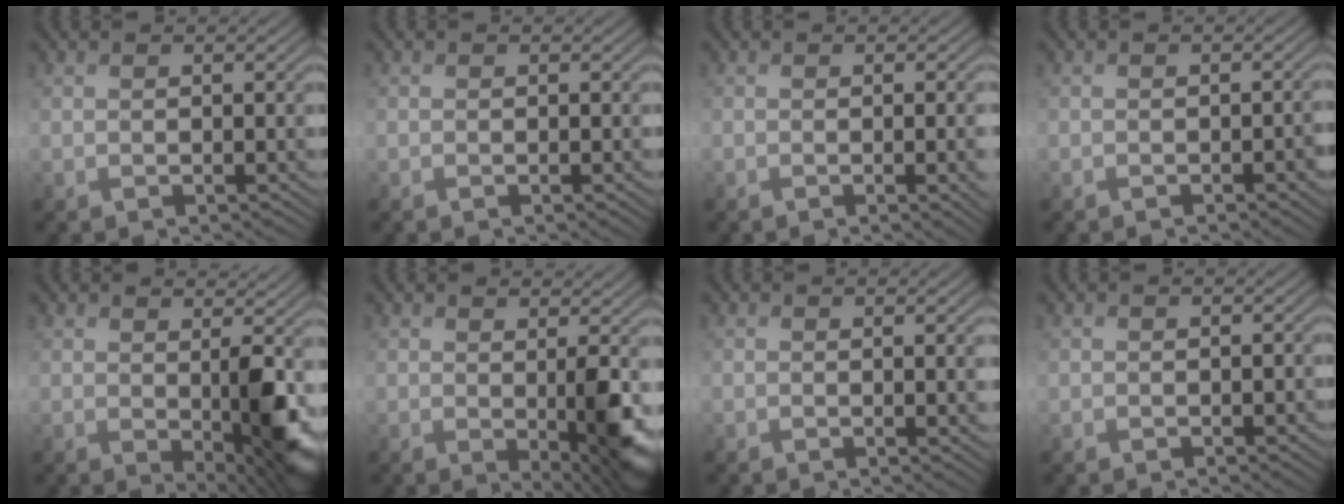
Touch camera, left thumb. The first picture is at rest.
{"total": 0.0}
{"total": 3.7, "force": [-0.5, 1.0, 3.5], "torque": [-0.049, -0.003, -0.005]}
{"total": 1.3, "force": [-0.6, 0.6, 1.0], "torque": [-0.013, 0.000, -0.009]}
{"total": 6.2, "force": [0.7, 2.8, 5.5], "torque": [-0.084, -0.015, 0.017]}
{"total": 5.1, "force": [0.3, 1.6, 4.8], "torque": [-0.071, -0.009, 0.008]}
{"total": 3.1, "force": [0.4, 0.6, 3.0], "torque": [-0.042, 0.008, 0.005]}
{"total": 0.9, "force": [-0.3, 0.7, 0.3], "torque": [-0.007, -0.006, -0.008]}